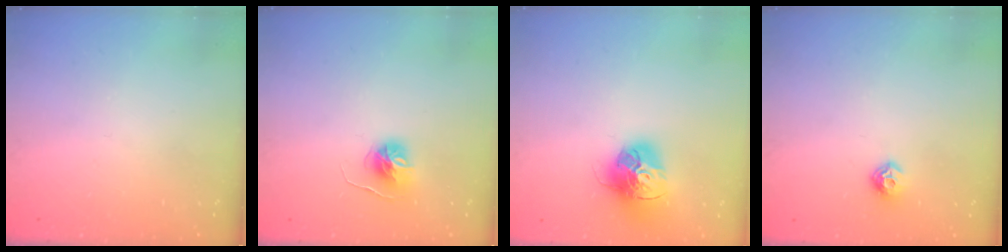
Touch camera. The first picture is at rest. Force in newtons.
{"total": 6.4, "press": 6.4, "slide": 0.6}
{"total": 16.2, "press": 16.1, "slide": 1.6}
{"total": 6.8, "press": 6.8, "slide": 0.3}